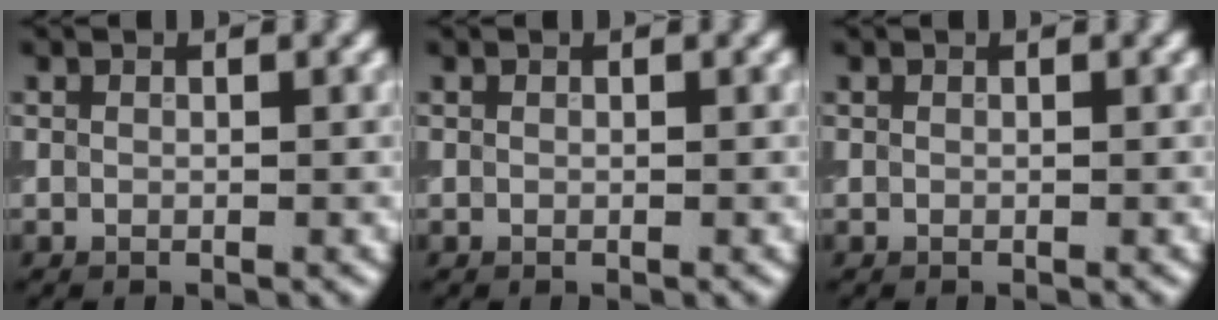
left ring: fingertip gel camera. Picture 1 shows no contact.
{"total": 0.0}
{"total": 0.0}